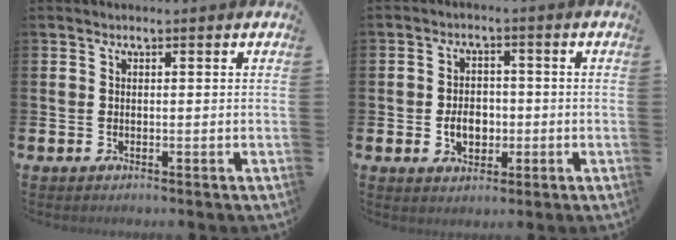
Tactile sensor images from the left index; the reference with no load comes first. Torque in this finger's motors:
{"motor_torque": [0.91, 0.15, 0.13, 0.06]}